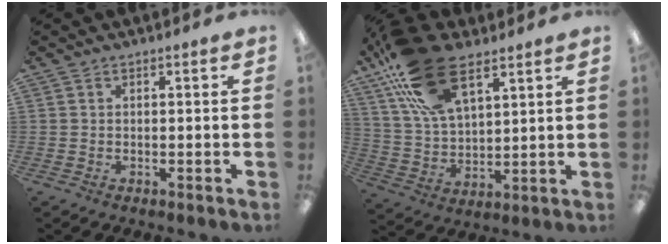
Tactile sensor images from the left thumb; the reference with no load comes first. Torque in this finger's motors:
{"motor_torque": [0.39, 0.46, 1.74, -1.03, 0.61]}